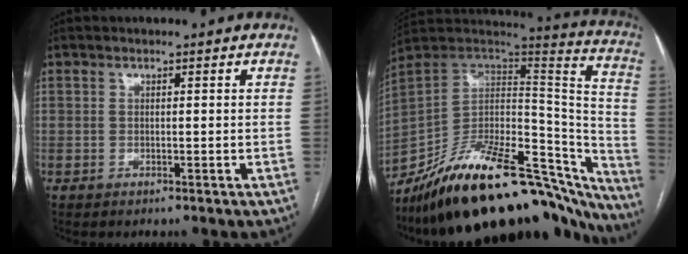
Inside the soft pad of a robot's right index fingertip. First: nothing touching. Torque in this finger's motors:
{"motor_torque": [1.33, -0.81, 0.82, 0.08]}